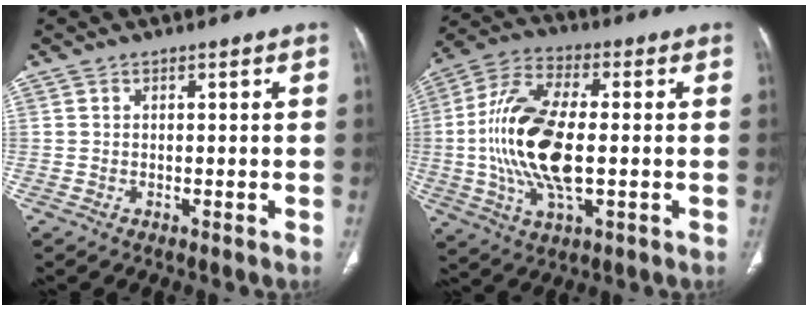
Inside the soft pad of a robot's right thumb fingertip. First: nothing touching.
{"total": 18.3, "force": [-0.9, 8.3, 16.3], "torque": [-0.336, 0.011, -0.016]}